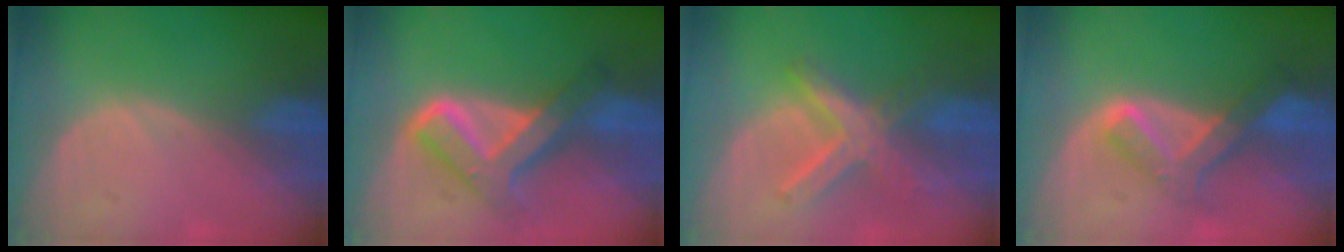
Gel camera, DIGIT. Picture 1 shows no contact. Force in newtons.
{"total": 8.4, "press": 8.3, "slide": 0.7}
{"total": 7.8, "press": 6.7, "slide": 3.9}
{"total": 6.5, "press": 5.9, "slide": 2.6}